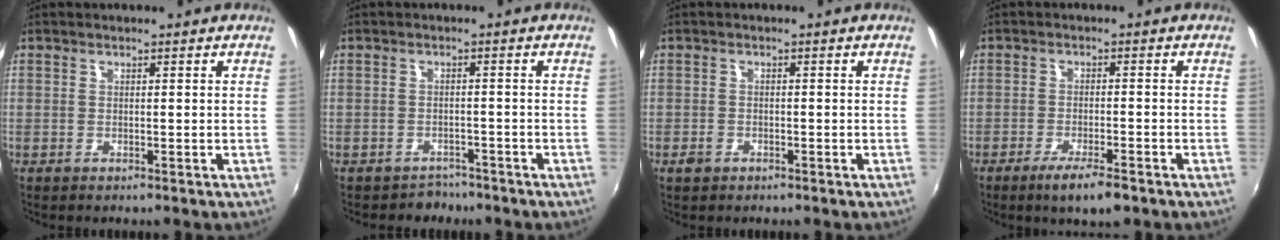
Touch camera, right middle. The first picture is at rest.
{"total": 3.7, "force": [-3.1, 2.1, -0.1], "torque": [-0.007, 0.000, -0.047]}
{"total": 1.9, "force": [-1.2, 1.3, 0.7], "torque": [-0.016, -0.001, -0.022]}
{"total": 6.0, "force": [-4.1, 1.1, 4.2], "torque": [-0.090, -0.014, -0.071]}